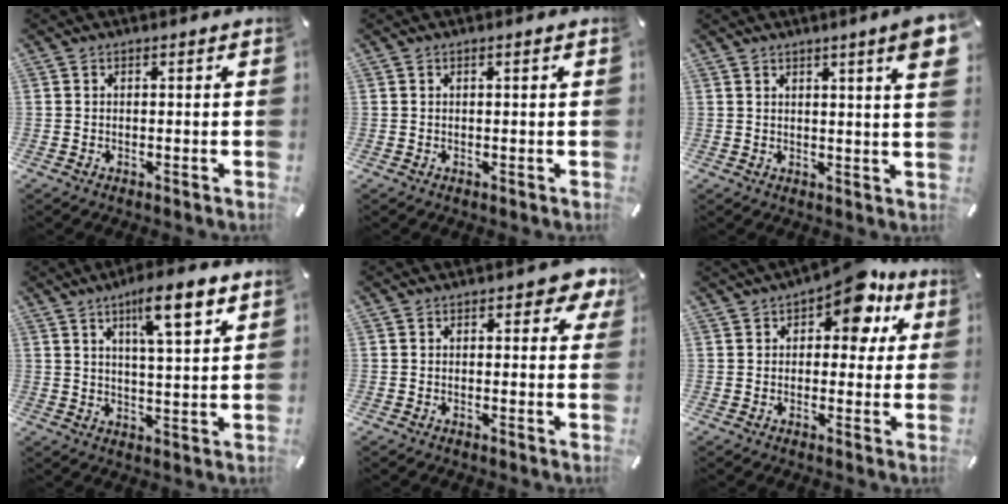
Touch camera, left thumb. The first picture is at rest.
{"total": 0.8, "force": [0.3, 0.0, 0.7], "torque": [-0.013, 0.000, 0.004]}
{"total": 6.9, "force": [3.6, 0.3, 5.9], "torque": [-0.092, -0.015, 0.057]}
{"total": 10.3, "force": [6.2, 2.2, 7.9], "torque": [-0.117, -0.033, 0.100]}
{"total": 4.6, "force": [2.2, 2.3, 3.3], "torque": [-0.038, -0.005, 0.032]}
{"total": 11.7, "force": [7.1, 5.8, 7.3], "torque": [-0.089, -0.039, 0.118]}